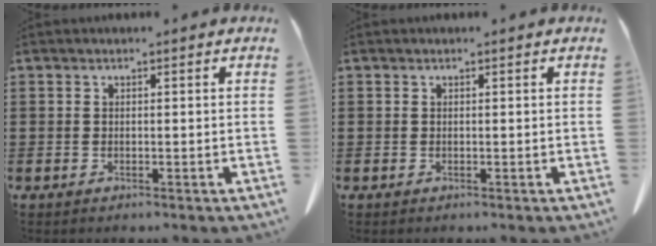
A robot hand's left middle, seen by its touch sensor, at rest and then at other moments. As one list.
[{"total": 0.0}]